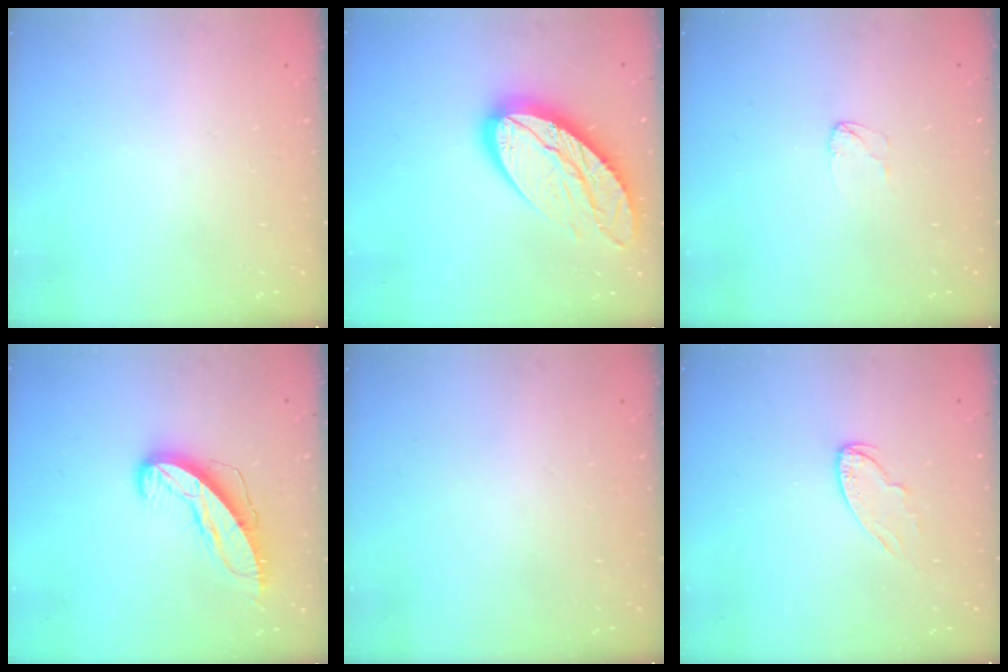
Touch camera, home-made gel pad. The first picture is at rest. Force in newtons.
{"total": 18.2, "press": 18.2, "slide": 1.4}
{"total": 2.6, "press": 2.6, "slide": 0.2}
{"total": 10.7, "press": 10.7, "slide": 1.1}
{"total": 0.0}
{"total": 6.9, "press": 6.9, "slide": 0.5}